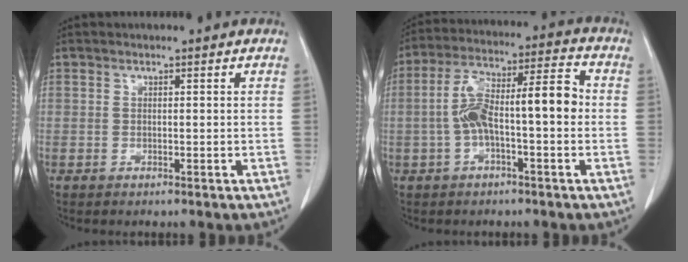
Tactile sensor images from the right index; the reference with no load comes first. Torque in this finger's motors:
{"motor_torque": [0.38, -0.04, 0.47, 0.13]}